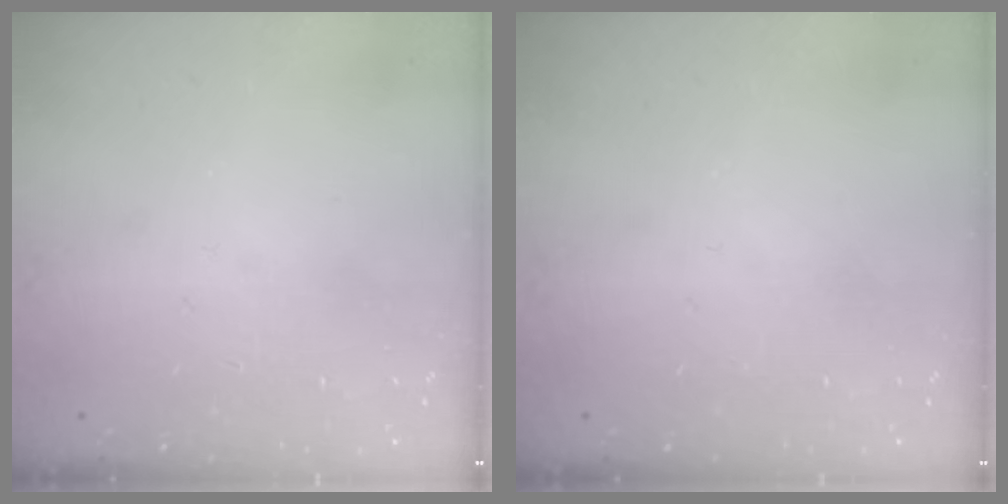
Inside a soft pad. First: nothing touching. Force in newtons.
{"total": 0.0}